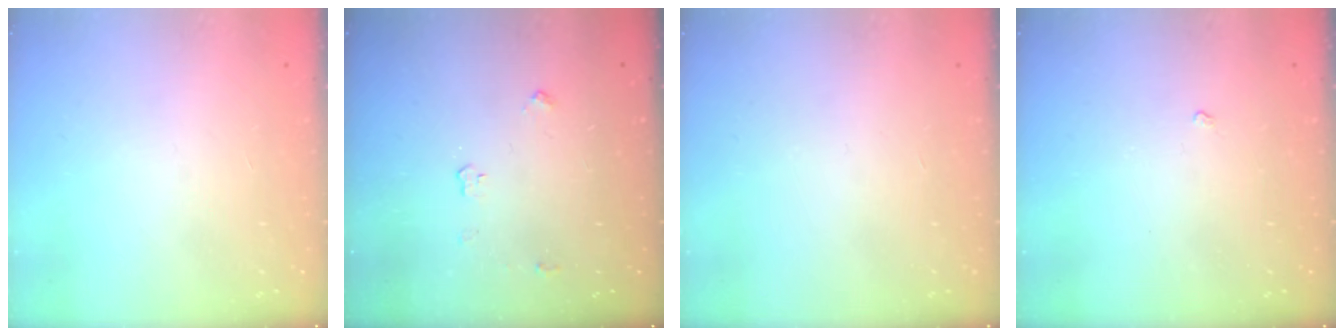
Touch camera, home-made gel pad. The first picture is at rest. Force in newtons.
{"total": 3.0, "press": 2.9, "slide": 0.5}
{"total": 0.0}
{"total": 2.3, "press": 2.3, "slide": 0.3}